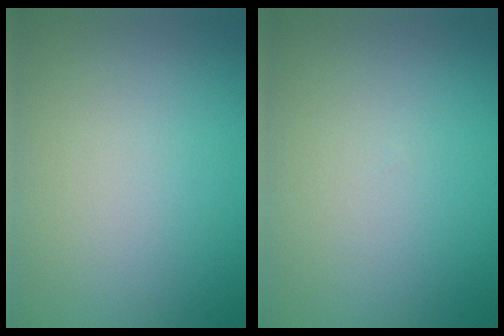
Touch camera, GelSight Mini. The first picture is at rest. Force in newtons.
{"total": 0.0}